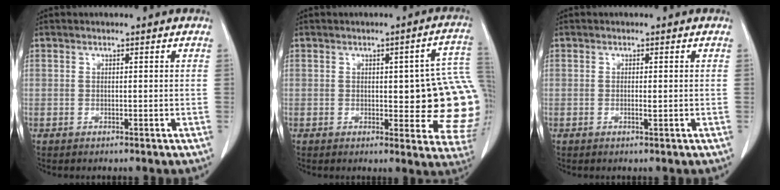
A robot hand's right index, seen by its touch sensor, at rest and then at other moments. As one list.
[{"total": 15.1, "force": [0.4, 4.5, 14.4], "torque": [-0.128, 0.010, 0.007]}, {"total": 0.8, "force": [-0.2, 0.1, 0.8], "torque": [-0.016, -0.001, -0.001]}]